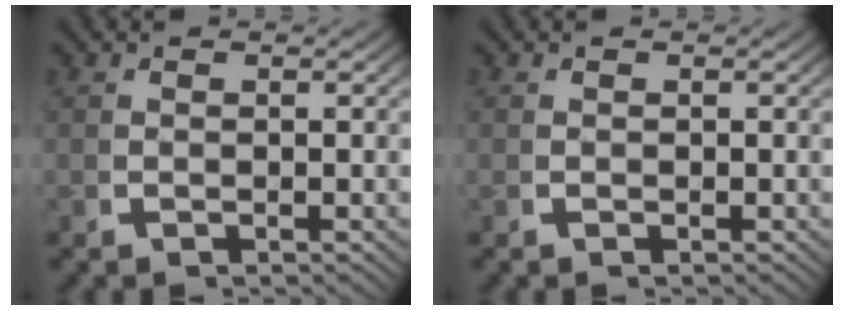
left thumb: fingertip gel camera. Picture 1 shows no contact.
{"total": 0.0}